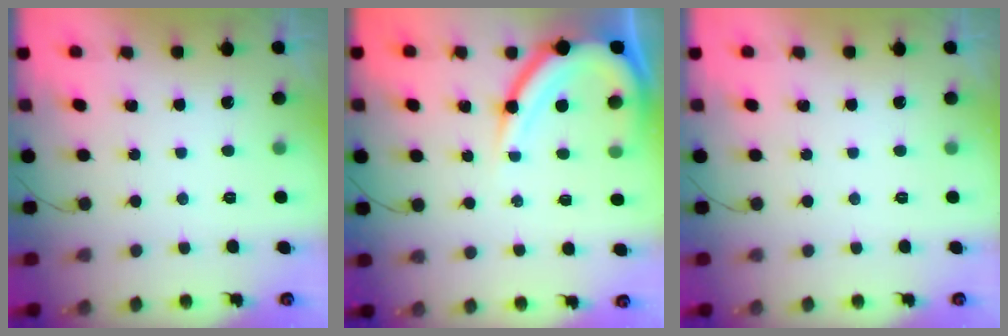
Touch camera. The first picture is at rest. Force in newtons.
{"total": 13.0, "press": 13.0, "slide": 1.1}
{"total": 0.0}